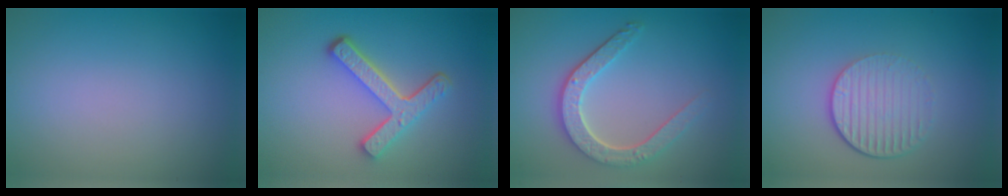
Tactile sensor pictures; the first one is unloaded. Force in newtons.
{"total": 4.7, "press": 3.6, "slide": 3.1}
{"total": 4.2, "press": 3.4, "slide": 2.5}
{"total": 4.4, "press": 2.8, "slide": 3.4}